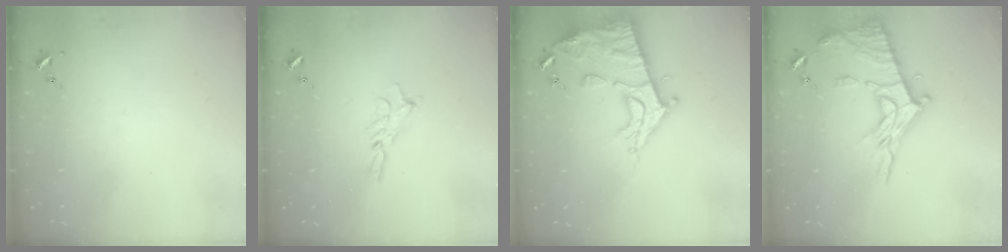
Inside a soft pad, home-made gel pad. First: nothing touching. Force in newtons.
{"total": 5.8, "press": 5.8, "slide": 0.3}
{"total": 14.9, "press": 14.9, "slide": 1.5}
{"total": 15.9, "press": 15.8, "slide": 1.5}